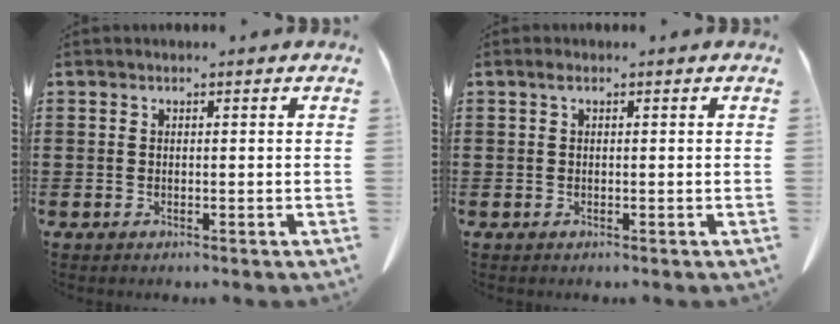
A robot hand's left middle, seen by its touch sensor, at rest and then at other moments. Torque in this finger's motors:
{"motor_torque": [0.42, 0.05, 0.01, 0.04]}